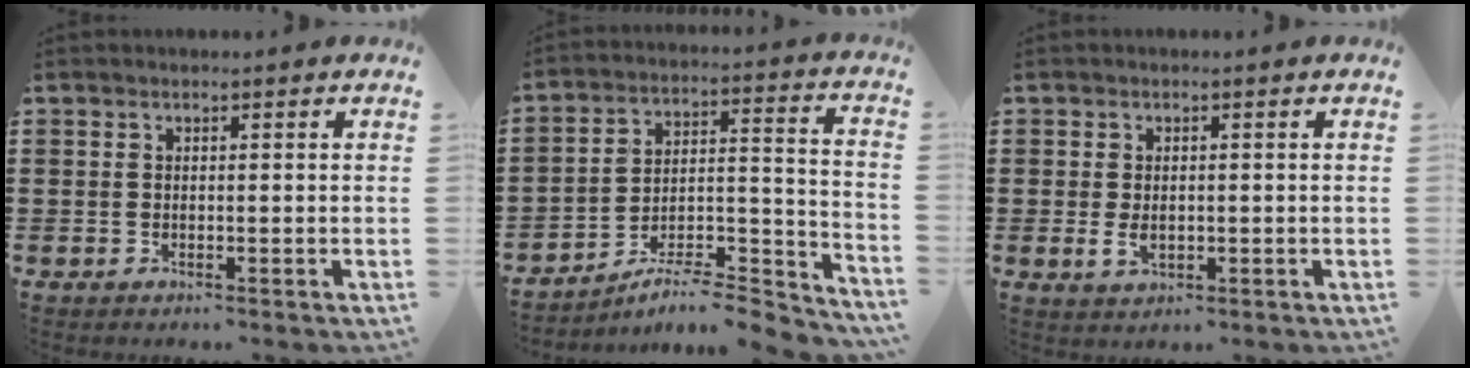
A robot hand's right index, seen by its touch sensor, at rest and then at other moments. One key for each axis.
{"total": 6.6, "fx": -6.0, "fy": 0.8, "fz": 2.6, "tx": -0.036, "ty": -0.003, "tz": -0.119}
{"total": 2.3, "fx": -0.1, "fy": 1.4, "fz": 1.8, "tx": -0.037, "ty": 0.002, "tz": -0.002}